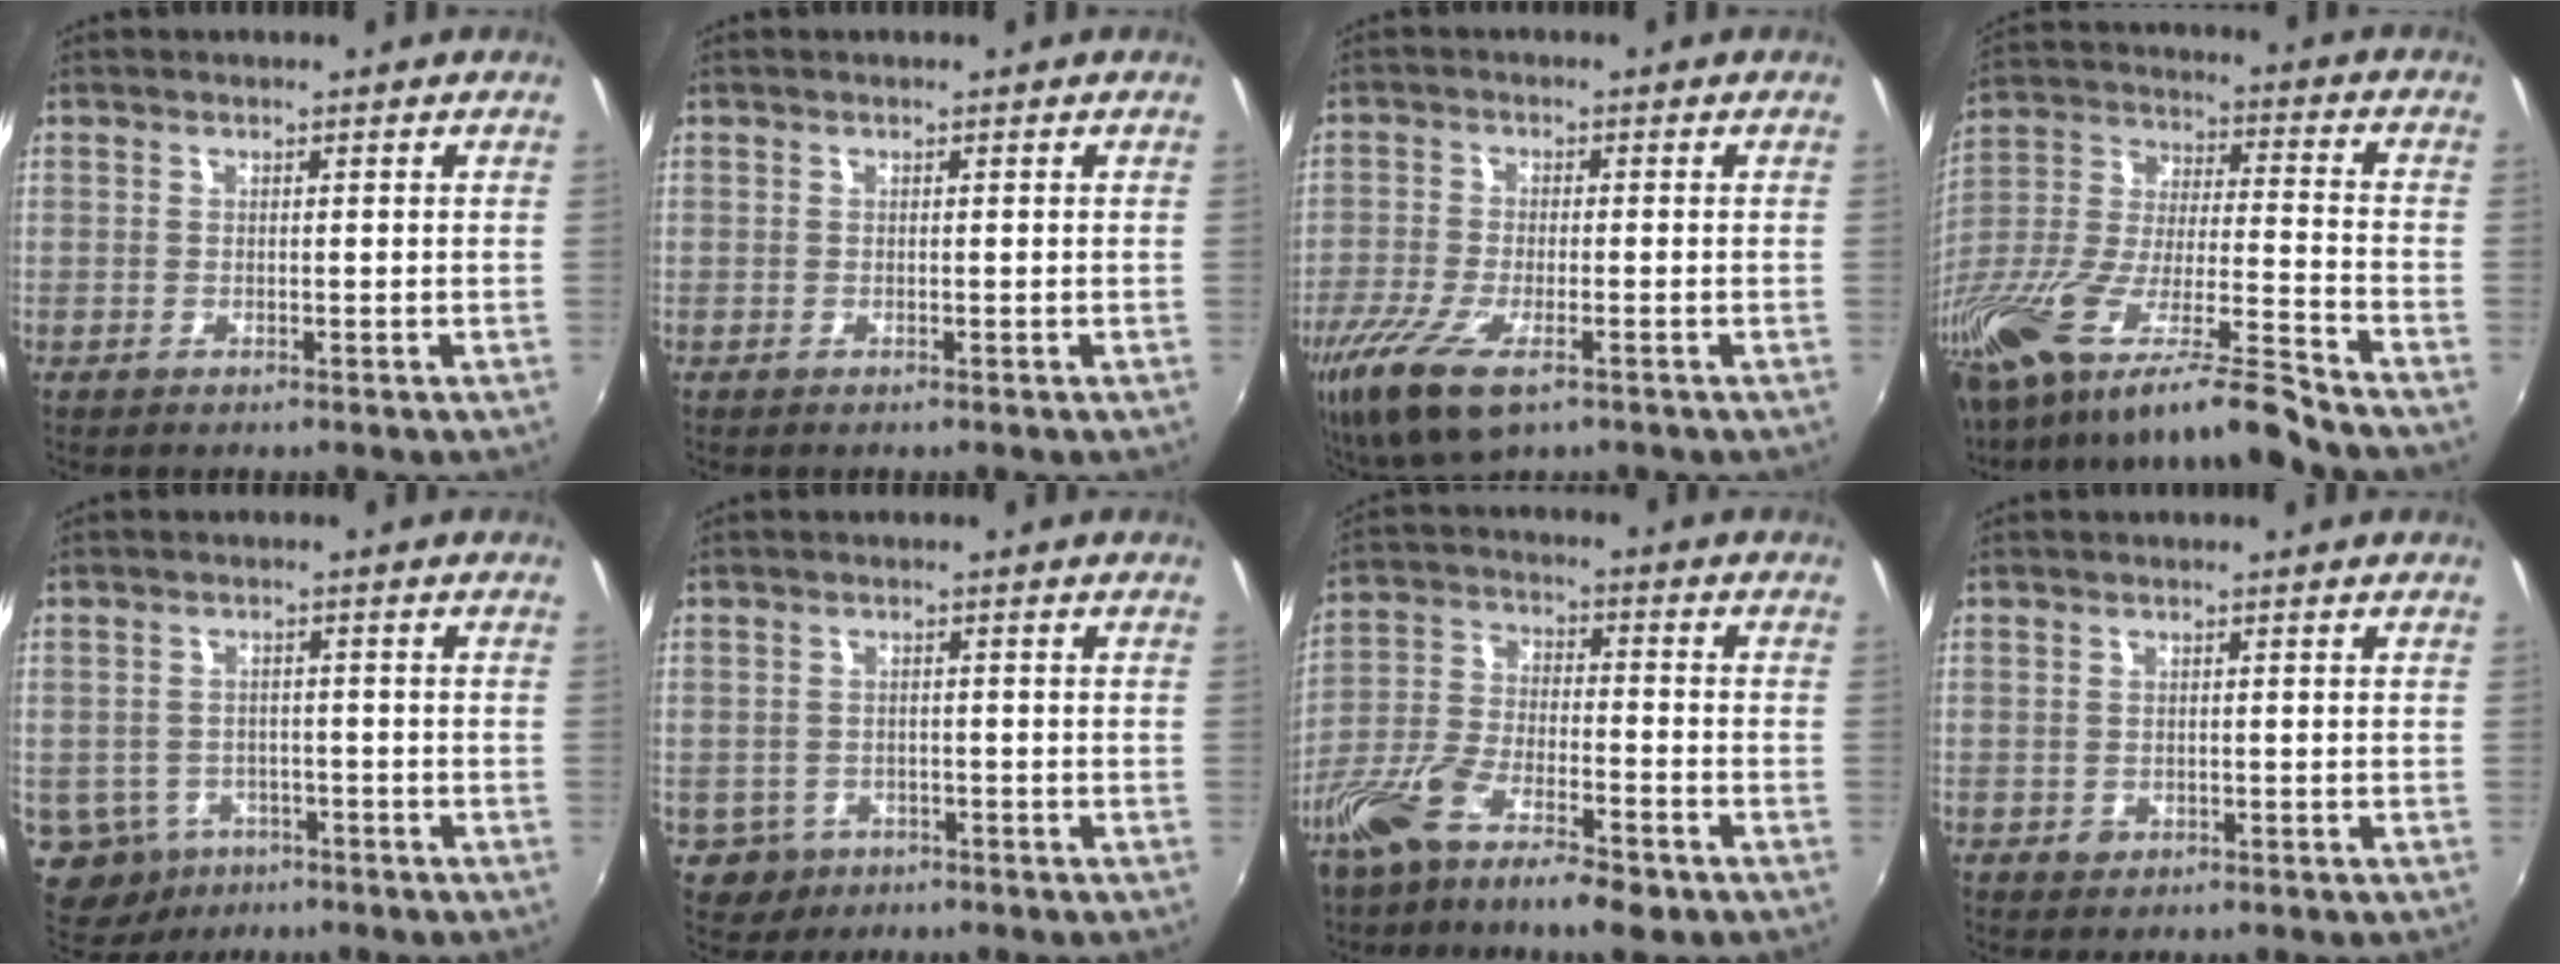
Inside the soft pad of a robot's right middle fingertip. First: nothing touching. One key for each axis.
{"total": 0.0}
{"total": 11.8, "fx": -6.8, "fy": 4.3, "fz": 8.7, "tx": -0.195, "ty": -0.046, "tz": -0.125}
{"total": 21.0, "fx": -16.4, "fy": 0.4, "fz": 13.1, "tx": -0.245, "ty": -0.047, "tz": -0.304}
{"total": 9.4, "fx": -4.6, "fy": 7.6, "fz": 3.1, "tx": -0.100, "ty": -0.010, "tz": -0.059}
{"total": 4.7, "fx": -2.0, "fy": 4.1, "fz": 1.1, "tx": -0.035, "ty": -0.001, "tz": -0.023}
{"total": 11.4, "fx": -7.9, "fy": 3.5, "fz": 7.5, "tx": -0.163, "ty": -0.013, "tz": -0.147}
{"total": 1.2, "fx": -0.5, "fy": 1.1, "fz": 0.3, "tx": -0.005, "ty": -0.004, "tz": -0.006}